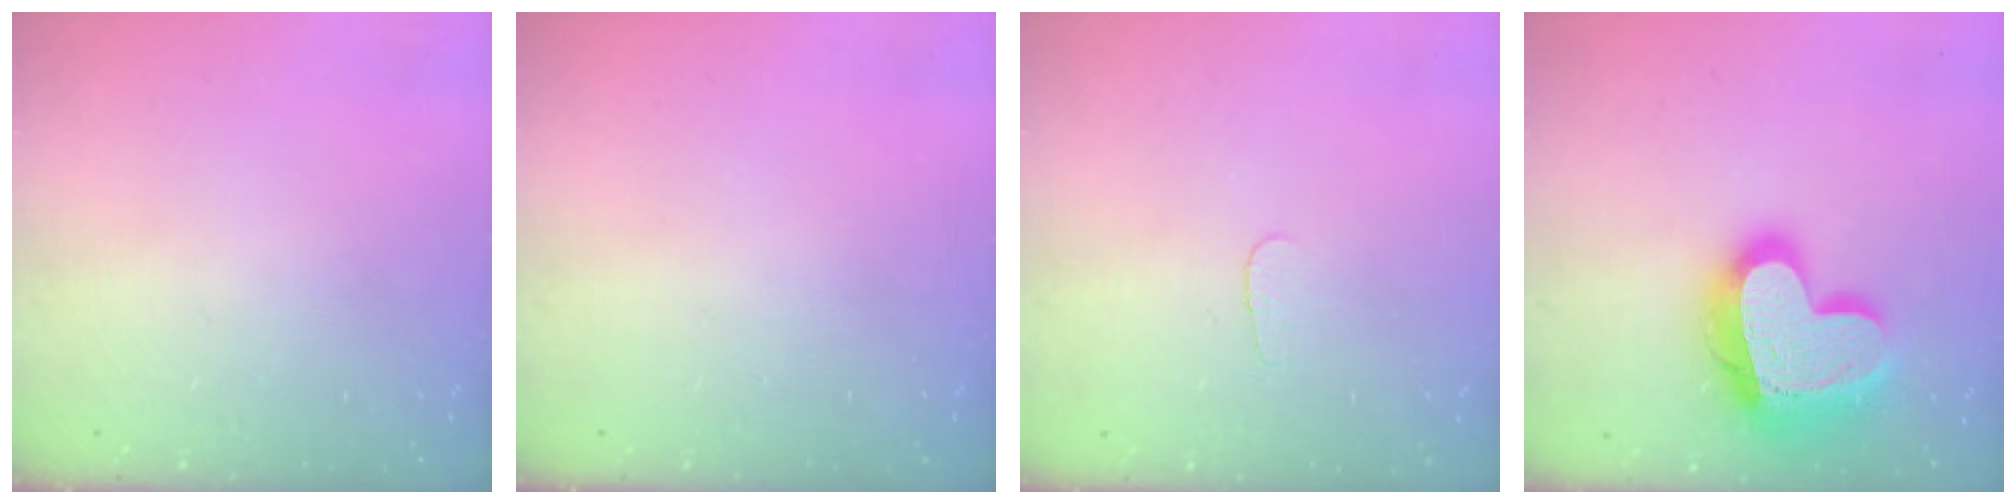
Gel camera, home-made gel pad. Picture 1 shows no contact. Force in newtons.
{"total": 0.0}
{"total": 2.8, "press": 2.8, "slide": 0.3}
{"total": 22.7, "press": 22.6, "slide": 1.9}